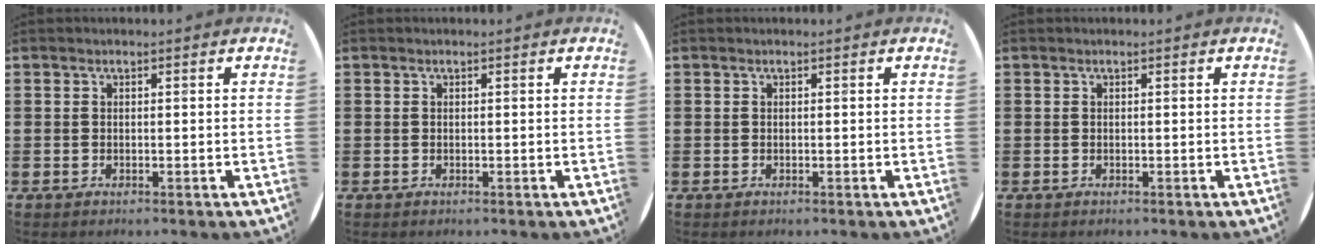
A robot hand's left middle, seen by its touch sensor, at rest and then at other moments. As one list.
[{"total": 0.0}, {"total": 0.0}, {"total": 0.0}]